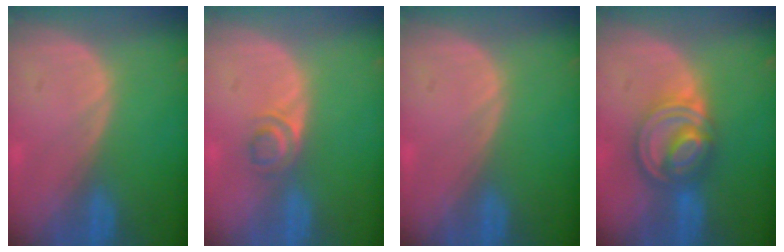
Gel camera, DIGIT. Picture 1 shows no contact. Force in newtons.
{"total": 2.8, "press": 2.7, "slide": 1.0}
{"total": 0.0}
{"total": 8.1, "press": 7.0, "slide": 4.1}